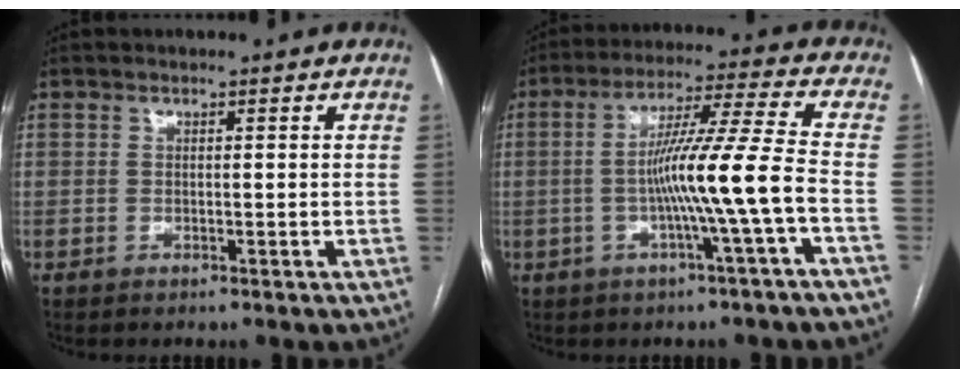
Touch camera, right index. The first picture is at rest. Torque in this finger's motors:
{"motor_torque": [1.59, -0.55, 0.75, 0.20]}